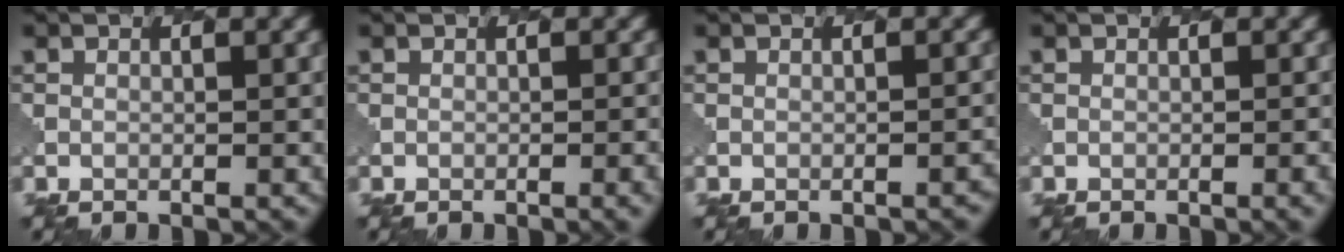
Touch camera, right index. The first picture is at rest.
{"total": 2.2, "force": [-0.8, 0.8, 1.9], "torque": [-0.008, 0.003, -0.005]}
{"total": 1.4, "force": [-1.0, 0.4, 0.9], "torque": [-0.001, 0.003, -0.013]}
{"total": 1.9, "force": [-0.7, 0.7, 1.6], "torque": [-0.007, 0.003, -0.004]}